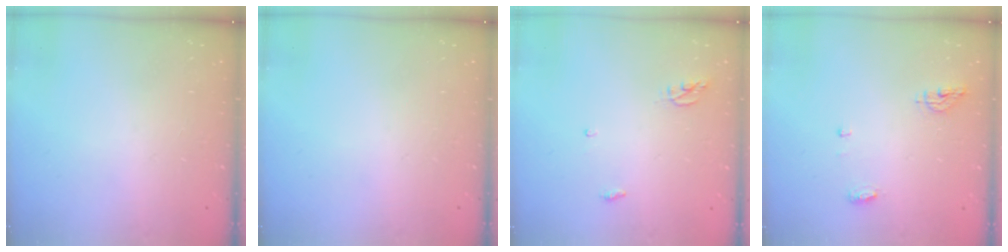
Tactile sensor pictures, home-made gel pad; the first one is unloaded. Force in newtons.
{"total": 0.0}
{"total": 3.9, "press": 3.8, "slide": 0.3}
{"total": 9.0, "press": 5.9, "slide": 6.9}